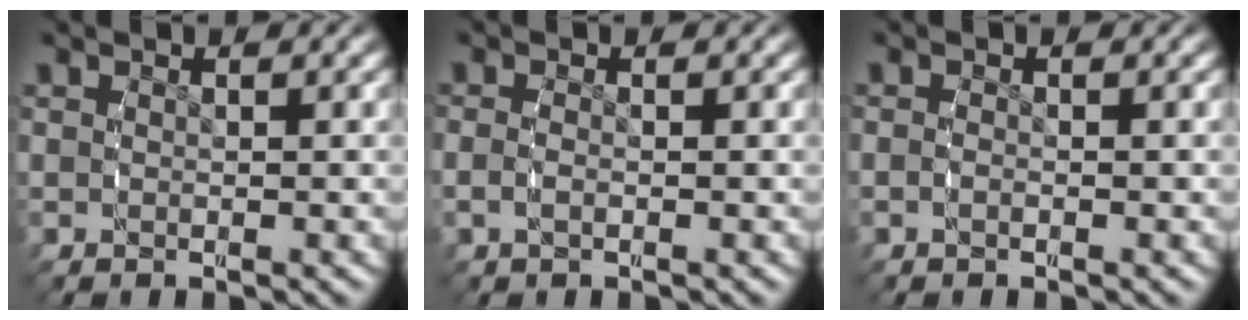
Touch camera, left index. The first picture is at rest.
{"total": 1.2, "force": [-0.6, 0.4, 1.0], "torque": [-0.031, -0.009, -0.006]}
{"total": 0.8, "force": [-0.6, 0.2, 0.5], "torque": [-0.018, -0.004, -0.010]}